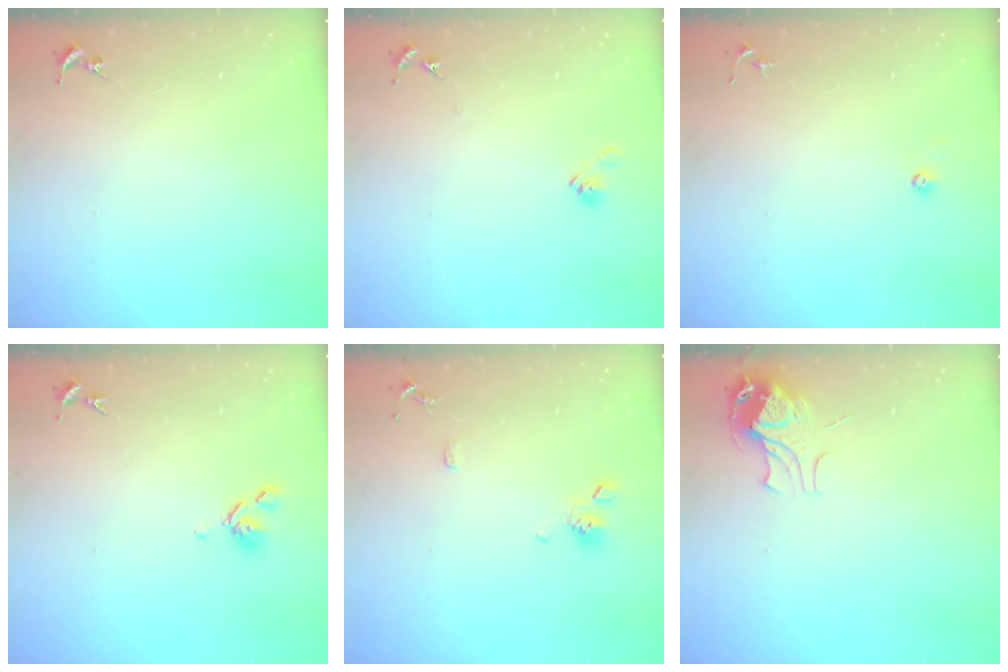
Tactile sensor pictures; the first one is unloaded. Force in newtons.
{"total": 6.2, "press": 6.2, "slide": 0.5}
{"total": 3.1, "press": 3.0, "slide": 0.8}
{"total": 6.7, "press": 6.6, "slide": 1.5}
{"total": 9.1, "press": 8.9, "slide": 1.9}
{"total": 9.5, "press": 9.5, "slide": 1.1}